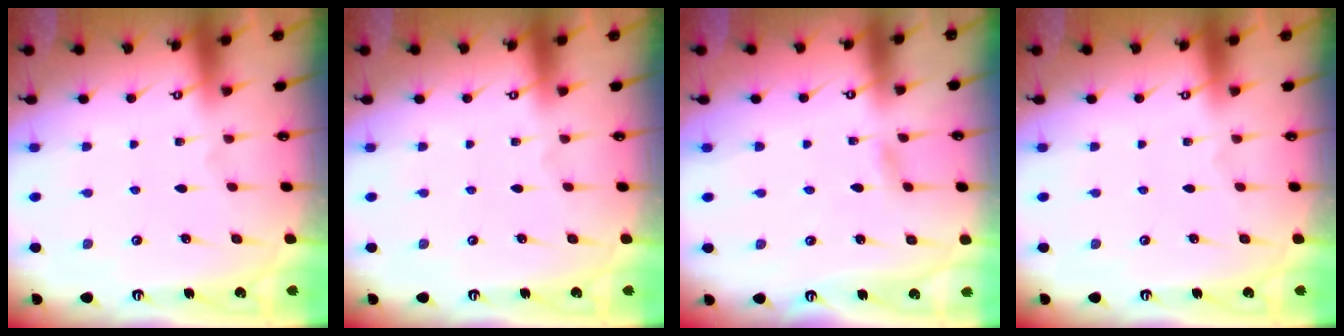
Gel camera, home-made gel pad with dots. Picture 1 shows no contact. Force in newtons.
{"total": 0.0}
{"total": 2.8, "press": 2.8, "slide": 0.4}
{"total": 0.0}